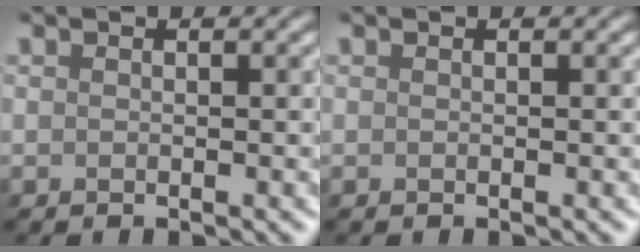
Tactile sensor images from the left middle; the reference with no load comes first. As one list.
[{"total": 0.0}]